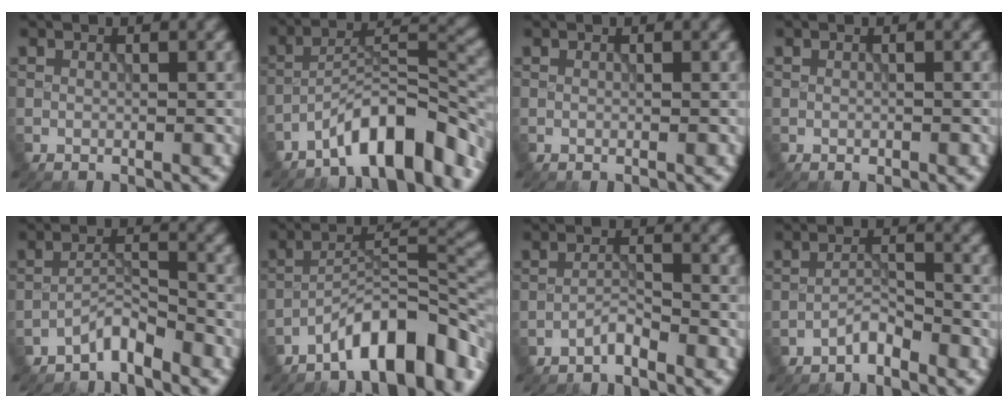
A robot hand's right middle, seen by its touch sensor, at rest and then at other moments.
{"total": 8.4, "force": [-6.2, 2.1, 5.4], "torque": [-0.080, 0.015, -0.108]}
{"total": 0.0}
{"total": 0.0}
{"total": 2.8, "force": [-2.6, 0.3, 1.0], "torque": [-0.015, 0.011, -0.053]}
{"total": 9.5, "force": [-6.6, 2.8, 6.3], "torque": [-0.087, 0.014, -0.117]}
{"total": 1.5, "force": [-1.4, 0.1, 0.5], "torque": [-0.008, 0.008, -0.030]}
{"total": 1.9, "force": [-1.7, 0.3, 0.6], "torque": [-0.010, 0.009, -0.035]}